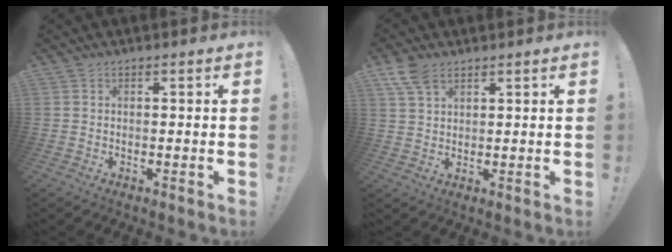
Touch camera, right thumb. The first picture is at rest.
{"total": 6.4, "force": [4.2, 3.3, 3.5], "torque": [-0.060, -0.015, 0.081]}